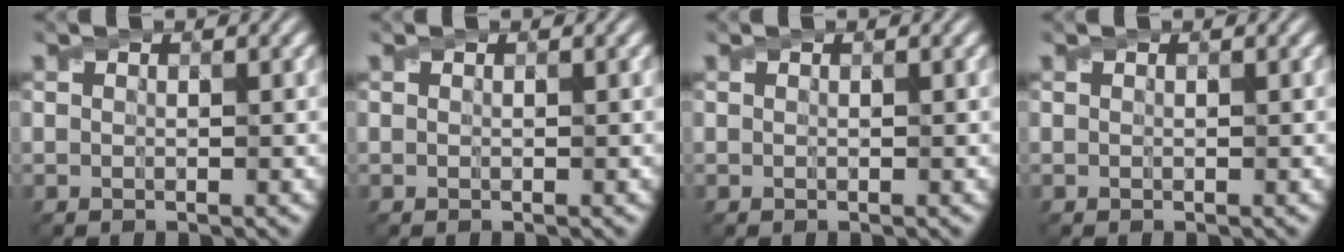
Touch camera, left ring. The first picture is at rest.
{"total": 0.0}
{"total": 0.0}
{"total": 0.0}